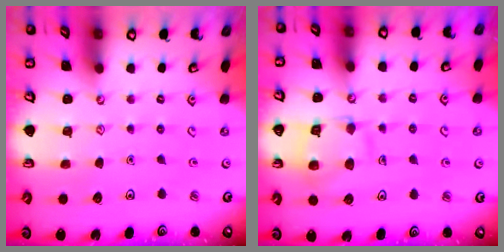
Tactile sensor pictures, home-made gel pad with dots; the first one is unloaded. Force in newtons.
{"total": 12.4, "press": 12.4, "slide": 1.2}